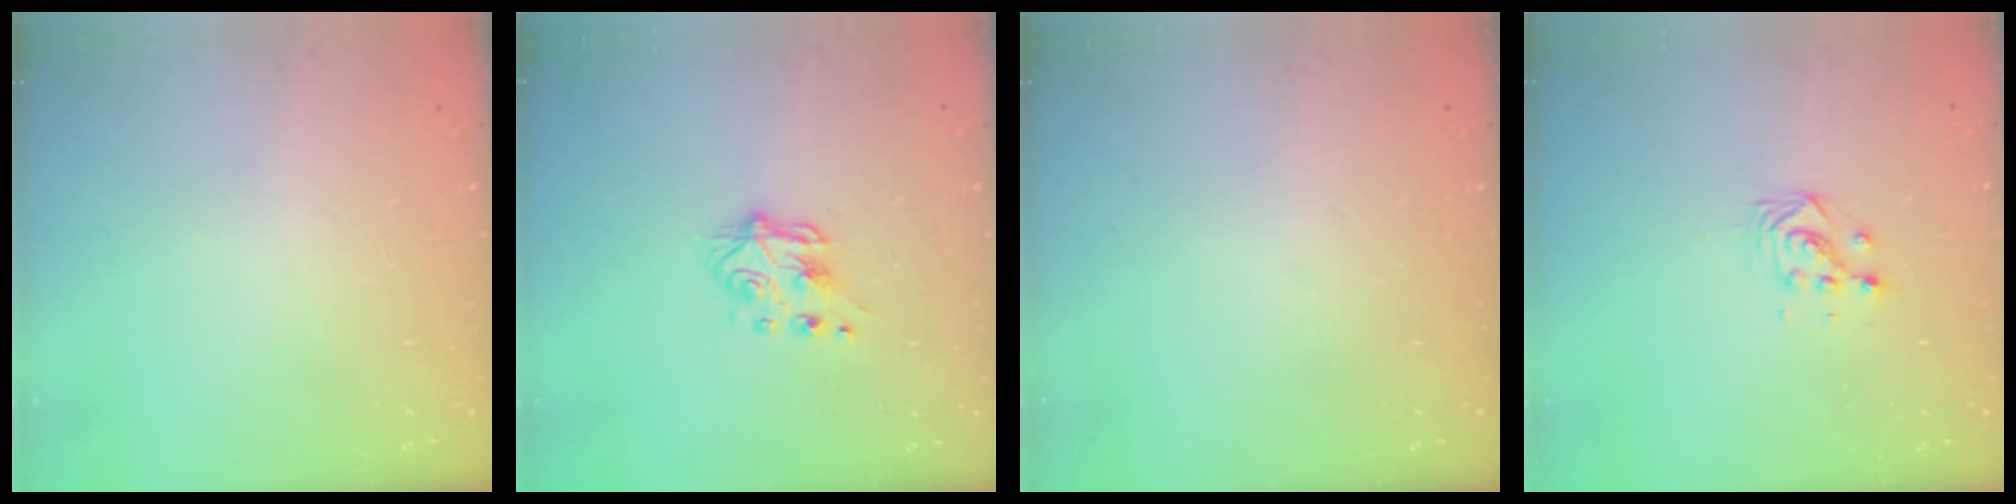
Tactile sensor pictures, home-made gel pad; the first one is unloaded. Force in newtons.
{"total": 6.5, "press": 6.5, "slide": 0.6}
{"total": 0.0}
{"total": 3.2, "press": 3.2, "slide": 0.5}